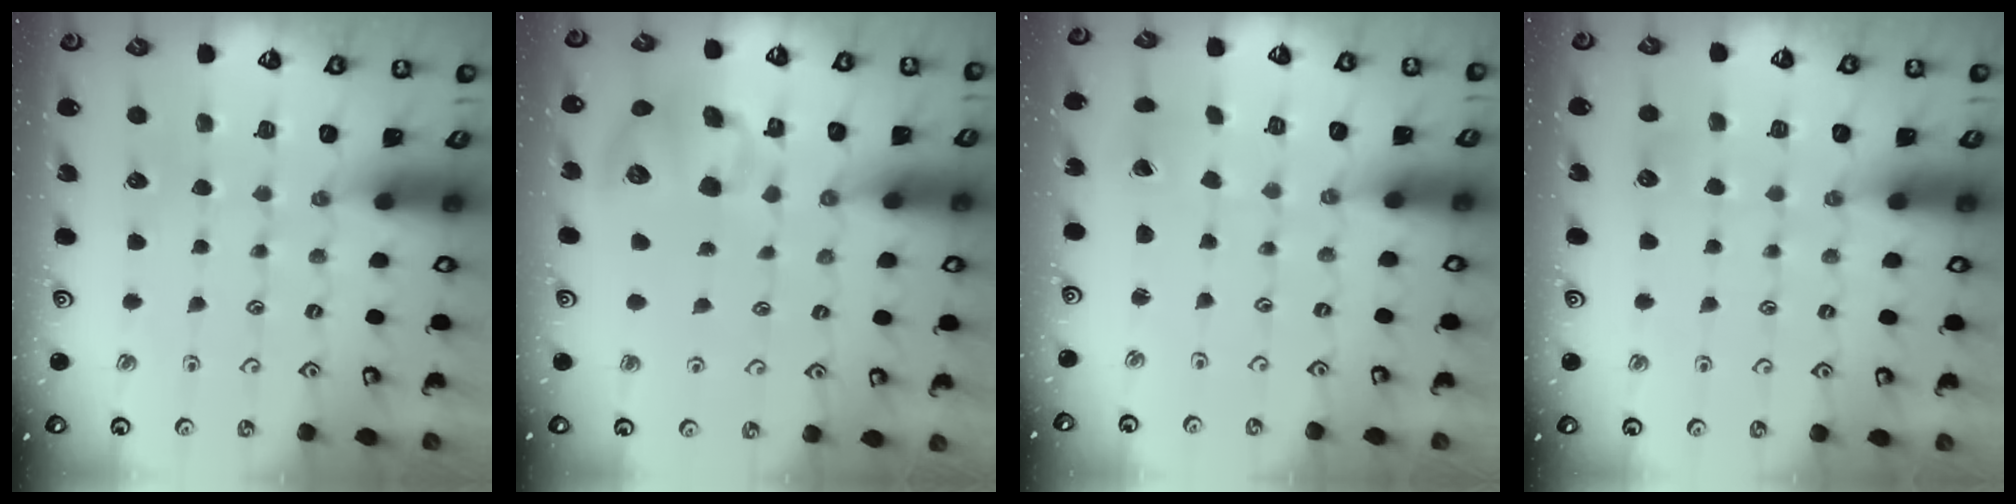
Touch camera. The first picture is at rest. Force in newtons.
{"total": 10.7, "press": 10.5, "slide": 1.6}
{"total": 1.0, "press": 1.0, "slide": 0.0}
{"total": 4.9, "press": 4.8, "slide": 0.6}